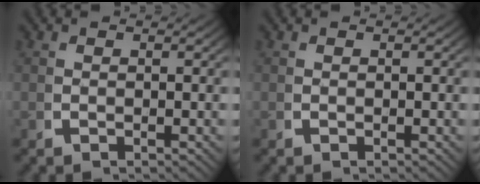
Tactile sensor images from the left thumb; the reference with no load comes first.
{"total": 0.0}